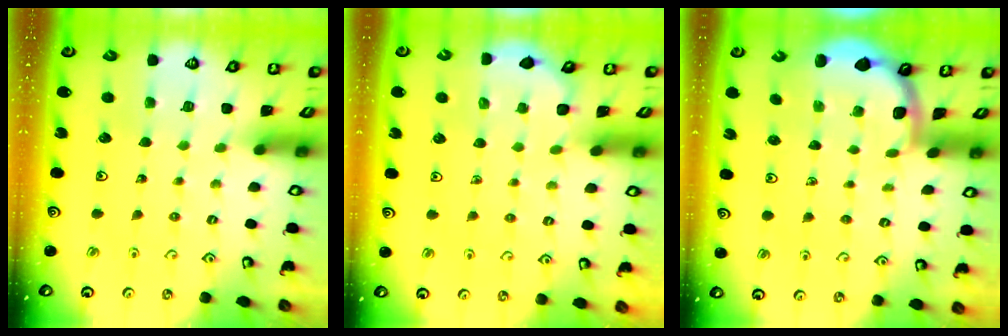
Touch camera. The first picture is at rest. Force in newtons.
{"total": 2.9, "press": 2.9, "slide": 0.3}
{"total": 1.8, "press": 1.8, "slide": 0.1}